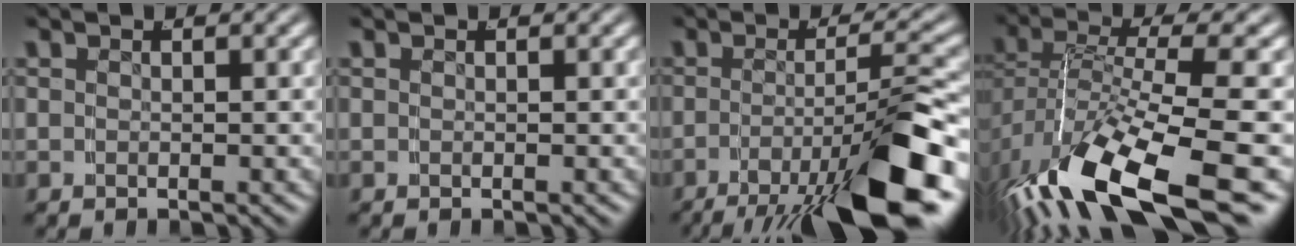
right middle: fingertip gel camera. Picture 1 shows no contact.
{"total": 0.0}
{"total": 11.0, "force": [-5.9, 2.4, 8.9], "torque": [-0.123, -0.010, -0.082]}
{"total": 10.0, "force": [-5.7, 3.5, 7.4], "torque": [-0.155, -0.026, -0.074]}